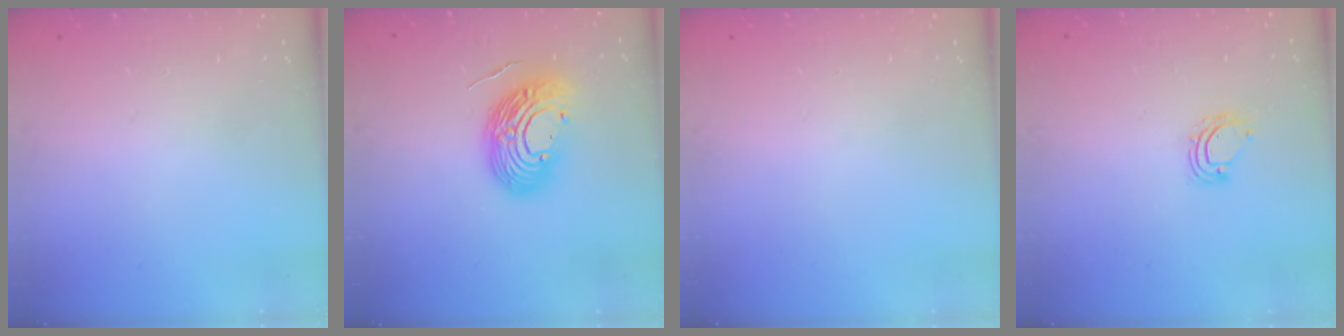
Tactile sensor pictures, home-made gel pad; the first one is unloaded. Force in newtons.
{"total": 13.7, "press": 13.6, "slide": 1.8}
{"total": 0.0}
{"total": 4.9, "press": 4.9, "slide": 0.4}